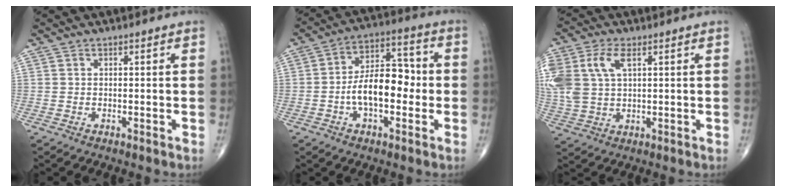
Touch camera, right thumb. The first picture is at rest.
{"total": 12.1, "force": [-1.8, 6.6, 10.0], "torque": [-0.147, 0.038, -0.038]}
{"total": 12.1, "force": [3.8, 6.9, 9.2], "torque": [-0.224, 0.008, 0.079]}